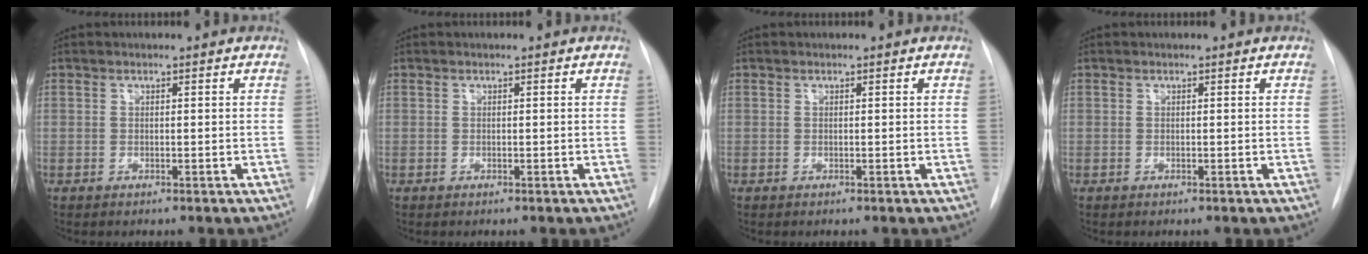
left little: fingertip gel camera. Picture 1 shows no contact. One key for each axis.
{"total": 0.0}
{"total": 0.0}
{"total": 0.0}